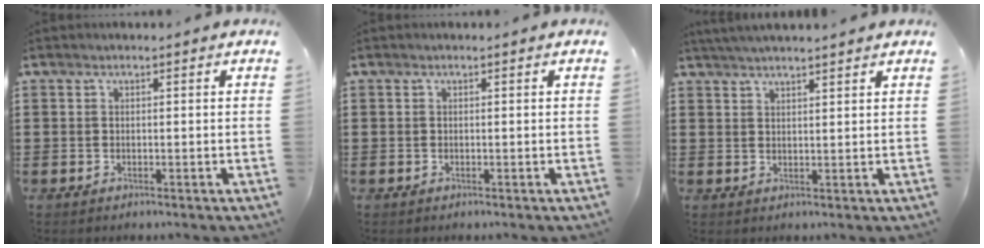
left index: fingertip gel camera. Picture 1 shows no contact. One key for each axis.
{"total": 0.0}
{"total": 2.6, "fx": 2.5, "fy": -0.3, "fz": 0.6, "tx": -0.017, "ty": -0.001, "tz": 0.047}